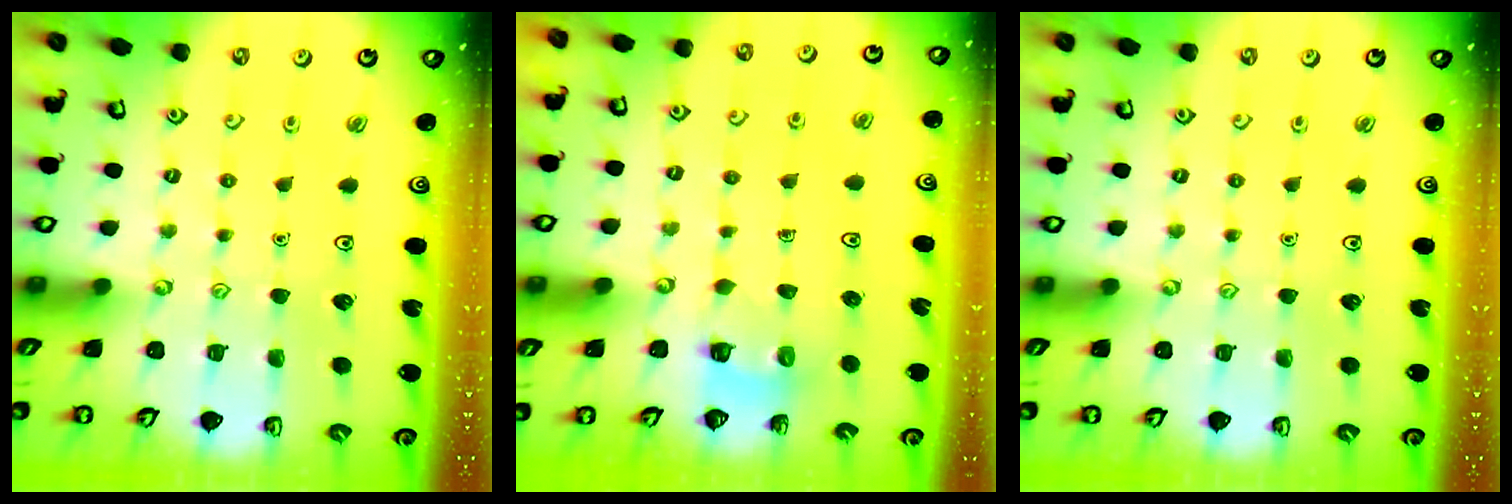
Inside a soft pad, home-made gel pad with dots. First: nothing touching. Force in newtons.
{"total": 2.8, "press": 2.8, "slide": 0.2}
{"total": 0.0}